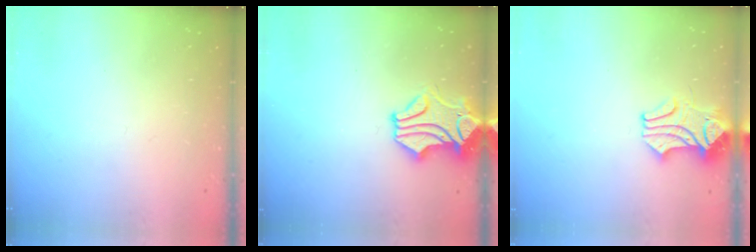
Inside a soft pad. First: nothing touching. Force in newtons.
{"total": 1.5, "press": 0.8, "slide": 1.3}
{"total": 2.5, "press": 2.3, "slide": 1.0}